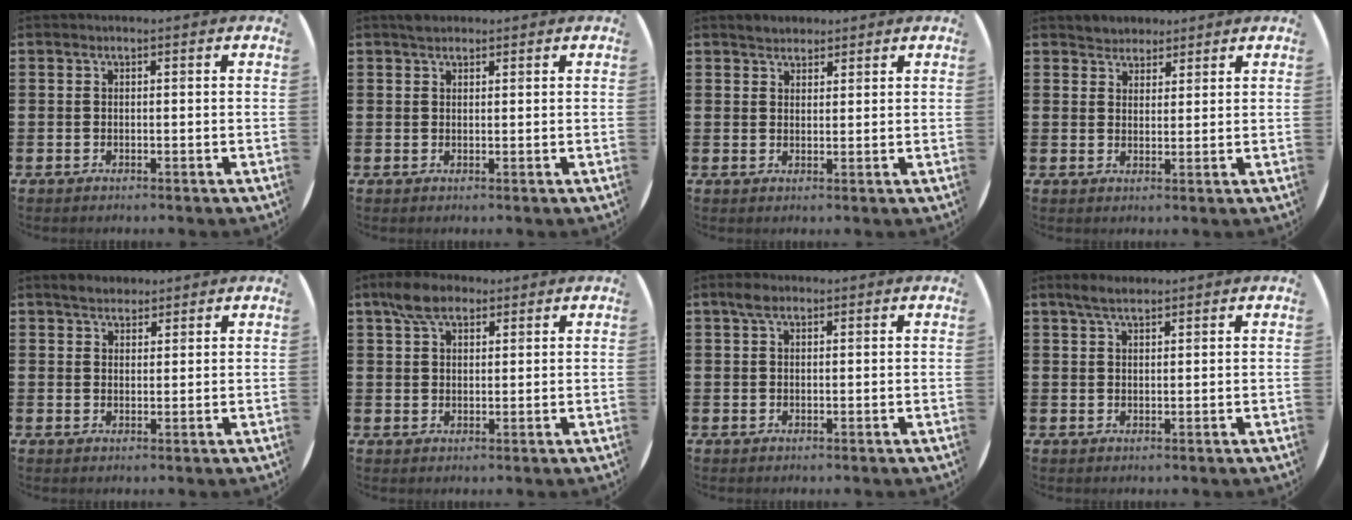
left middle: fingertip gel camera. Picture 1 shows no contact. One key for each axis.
{"total": 1.4, "fx": 1.2, "fy": 0.6, "fz": 0.2, "tx": 0.001, "ty": 0.001, "tz": 0.022}
{"total": 2.0, "fx": 1.9, "fy": 0.7, "fz": 0.1, "tx": 0.004, "ty": 0.001, "tz": 0.036}
{"total": 2.6, "fx": 2.4, "fy": 1.1, "fz": -0.2, "tx": 0.006, "ty": -0.001, "tz": 0.045}
{"total": 2.4, "fx": 2.2, "fy": 0.9, "fz": 0.4, "tx": -0.002, "ty": 0.002, "tz": 0.041}
{"total": 5.1, "fx": 3.7, "fy": 2.7, "fz": 2.3, "tx": -0.048, "ty": 0.007, "tz": 0.069}
{"total": 2.0, "fx": 1.3, "fy": 1.1, "fz": 1.1, "tx": -0.016, "ty": 0.003, "tz": 0.023}
{"total": 2.7, "fx": 2.2, "fy": 0.8, "fz": 1.3, "tx": -0.021, "ty": 0.004, "tz": 0.039}